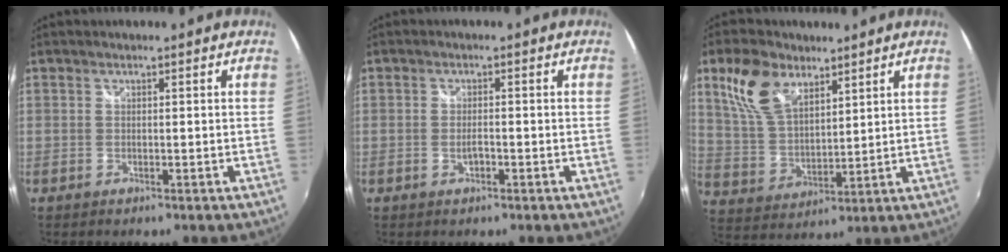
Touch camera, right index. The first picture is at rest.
{"total": 1.7, "force": [-0.7, 0.8, 1.4], "torque": [-0.028, -0.002, -0.012]}
{"total": 12.1, "force": [6.9, 6.7, 7.3], "torque": [-0.150, 0.021, 0.145]}